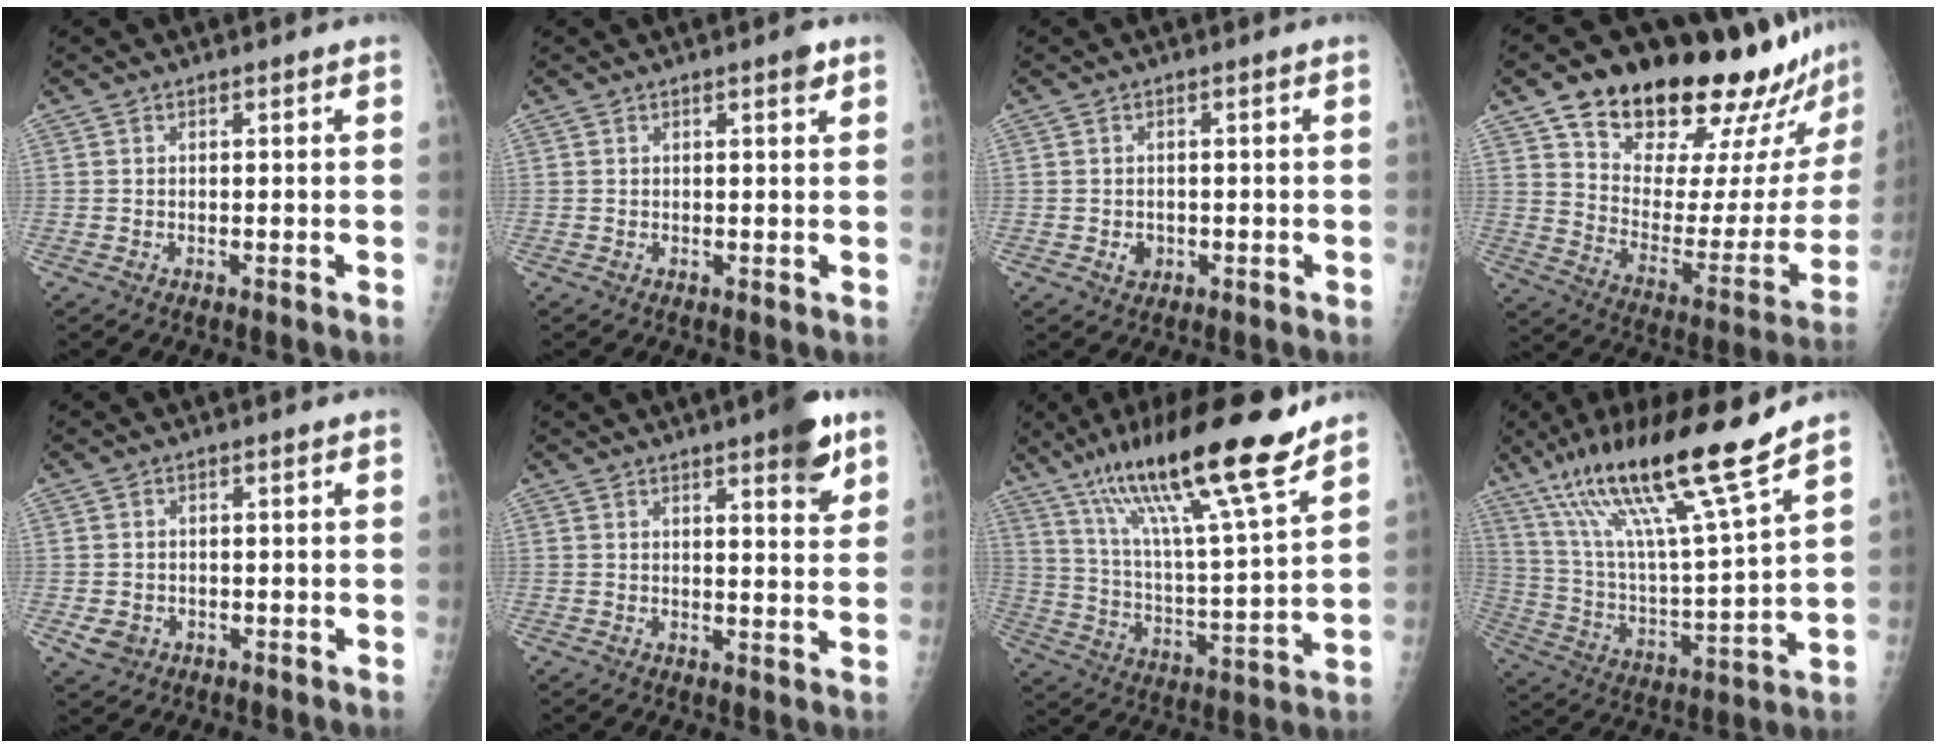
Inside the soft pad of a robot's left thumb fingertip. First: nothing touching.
{"total": 1.7, "force": [1.1, 0.4, 1.3], "torque": [-0.017, -0.004, 0.012]}
{"total": 1.9, "force": [-0.5, 1.6, 0.9], "torque": [-0.004, 0.003, -0.002]}
{"total": 29.3, "force": [21.6, 9.4, 17.4], "torque": [-0.230, -0.093, 0.312]}
{"total": 2.9, "force": [-0.6, 2.5, 1.2], "torque": [-0.016, -0.001, -0.002]}
{"total": 8.1, "force": [4.8, 2.1, 6.2], "torque": [-0.066, -0.023, 0.059]}
{"total": 22.7, "force": [15.9, 2.5, 16.1], "torque": [-0.261, -0.062, 0.276]}
{"total": 21.5, "force": [15.0, 1.1, 15.4], "torque": [-0.256, -0.062, 0.273]}